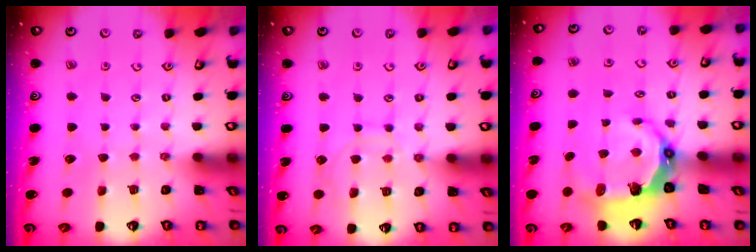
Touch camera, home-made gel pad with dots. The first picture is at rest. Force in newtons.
{"total": 8.6, "press": 8.6, "slide": 0.6}
{"total": 9.2, "press": 7.5, "slide": 5.2}